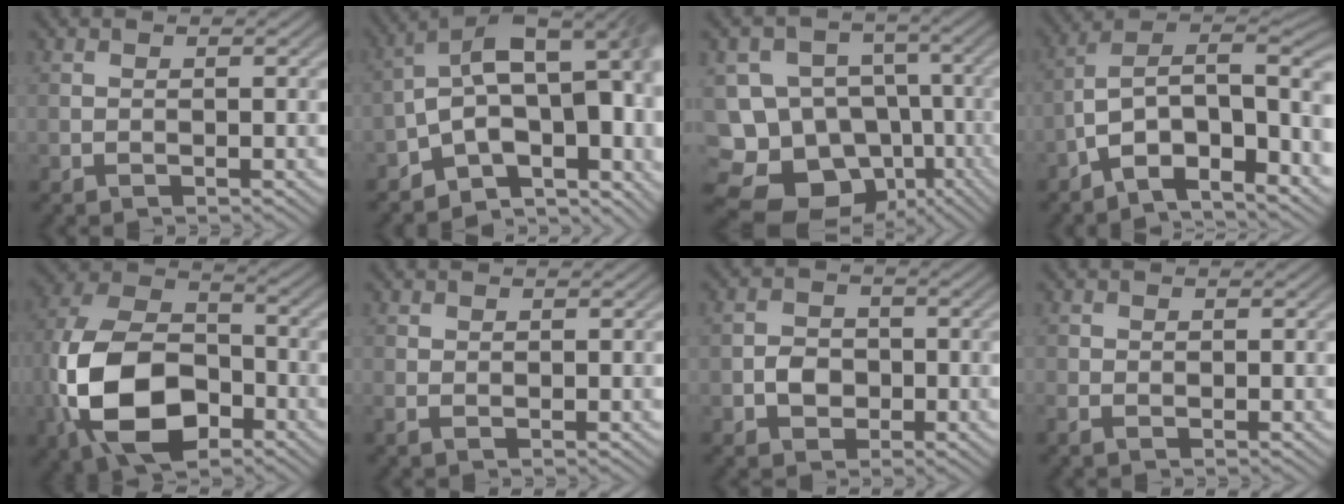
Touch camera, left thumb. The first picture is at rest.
{"total": 16.7, "force": [-3.4, 9.4, 13.3], "torque": [-0.183, -0.002, -0.039]}
{"total": 17.8, "force": [-9.3, 13.9, 6.3], "torque": [-0.148, -0.016, -0.140]}
{"total": 12.3, "force": [-4.7, 5.6, 9.9], "torque": [-0.167, 0.003, -0.091]}
{"total": 16.3, "force": [-5.5, 9.8, 11.7], "torque": [-0.272, -0.018, -0.118]}
{"total": 0.8, "force": [0.2, 0.5, 0.6], "torque": [-0.015, 0.000, 0.003]}
{"total": 3.0, "force": [-0.9, 2.5, 1.5], "torque": [-0.028, -0.001, -0.021]}
{"total": 1.3, "force": [-0.4, 1.0, 0.8], "torque": [-0.018, -0.002, -0.009]}